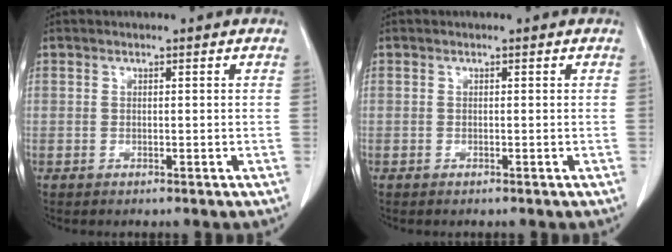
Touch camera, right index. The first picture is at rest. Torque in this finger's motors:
{"motor_torque": [-0.01, 0.02, -0.01, 0.00]}